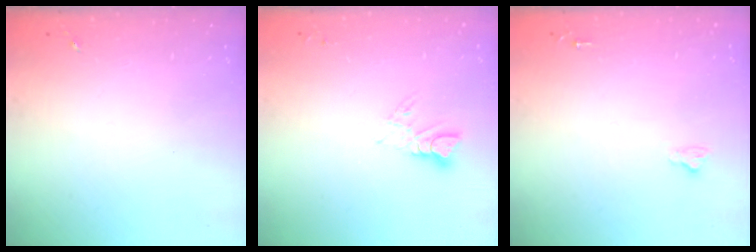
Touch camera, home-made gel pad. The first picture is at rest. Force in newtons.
{"total": 4.5, "press": 4.5, "slide": 0.5}
{"total": 2.6, "press": 2.5, "slide": 0.3}